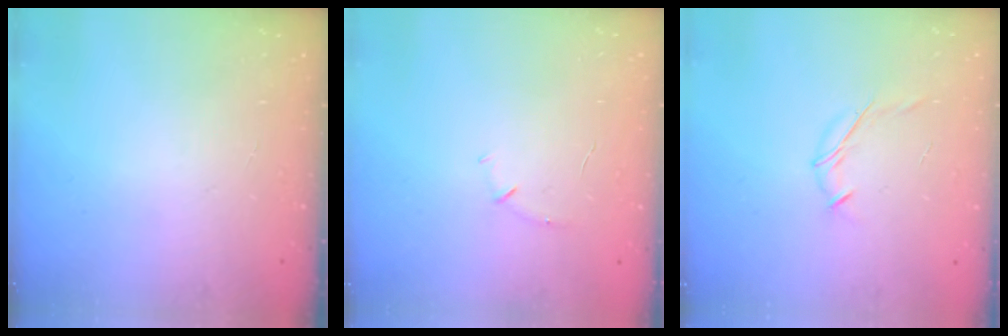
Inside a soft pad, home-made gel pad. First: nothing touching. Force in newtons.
{"total": 4.3, "press": 4.2, "slide": 1.1}
{"total": 7.1, "press": 7.0, "slide": 1.5}